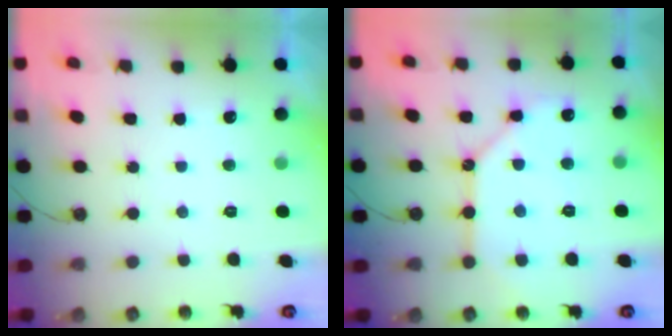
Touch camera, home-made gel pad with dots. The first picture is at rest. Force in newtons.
{"total": 11.2, "press": 11.1, "slide": 1.0}